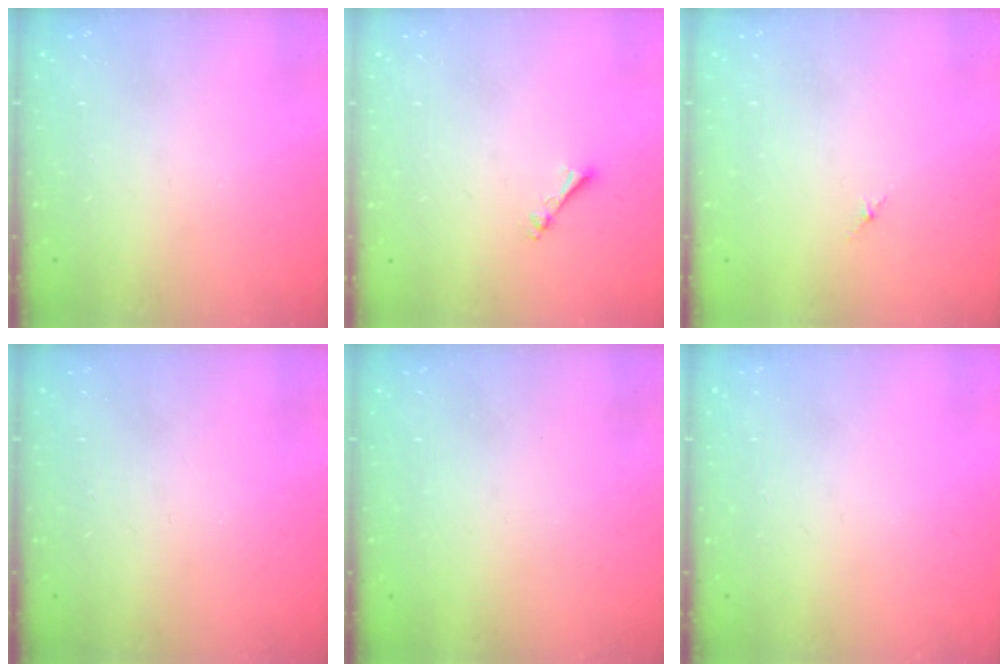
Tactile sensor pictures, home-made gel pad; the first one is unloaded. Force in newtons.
{"total": 2.5, "press": 2.5, "slide": 0.3}
{"total": 1.8, "press": 1.7, "slide": 0.6}
{"total": 0.0}
{"total": 0.8, "press": 0.7, "slide": 0.3}
{"total": 0.0}